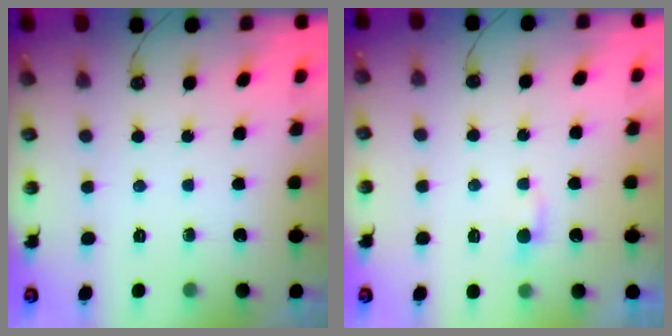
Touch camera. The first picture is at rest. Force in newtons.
{"total": 2.3, "press": 2.3, "slide": 0.3}